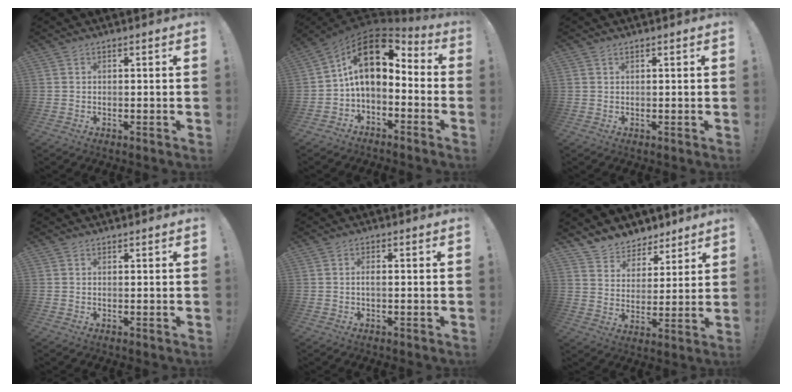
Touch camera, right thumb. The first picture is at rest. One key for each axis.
{"total": 14.7, "fx": 3.8, "fy": 8.3, "fz": 11.5, "tx": -0.193, "ty": -0.012, "tz": 0.072}
{"total": 0.7, "fx": 0.6, "fy": 0.3, "fz": 0.3, "tx": -0.012, "ty": 0.003, "tz": 0.013}
{"total": 0.7, "fx": 0.6, "fy": 0.2, "fz": -0.3, "tx": 0.011, "ty": -0.003, "tz": 0.012}
{"total": 1.4, "fx": -0.3, "fy": 0.3, "fz": 1.3, "tx": -0.028, "ty": 0.004, "tz": -0.005}
{"total": 7.9, "fx": 6.2, "fy": 5.0, "fz": 0.6, "tx": -0.010, "ty": -0.056, "tz": 0.121}